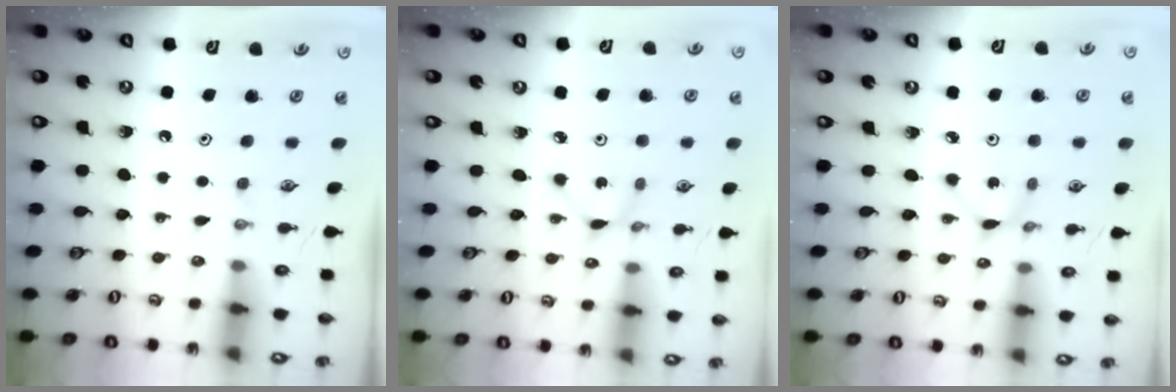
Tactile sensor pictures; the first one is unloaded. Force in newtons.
{"total": 1.3, "press": 1.3, "slide": 0.2}
{"total": 1.6, "press": 1.5, "slide": 0.2}